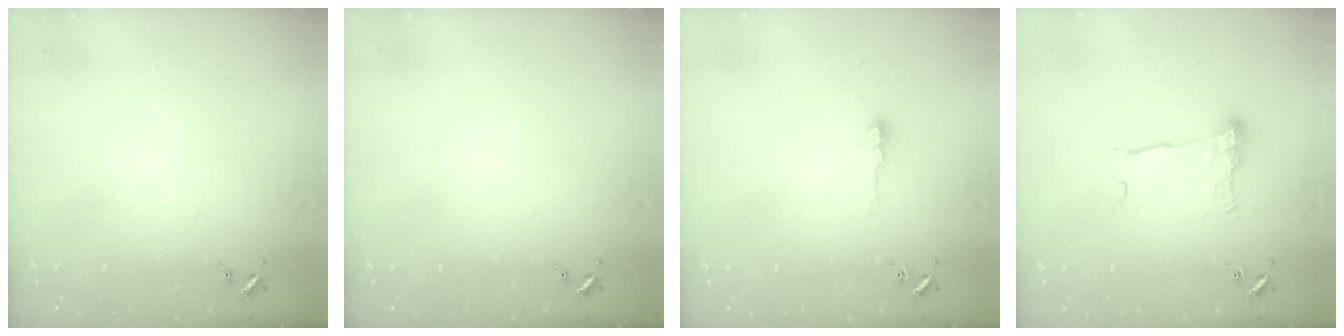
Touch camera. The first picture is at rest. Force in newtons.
{"total": 0.0}
{"total": 4.7, "press": 4.7, "slide": 0.4}
{"total": 11.1, "press": 11.0, "slide": 0.8}